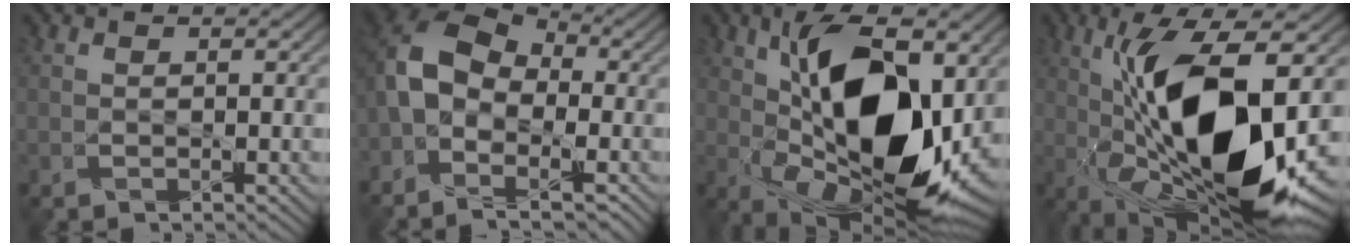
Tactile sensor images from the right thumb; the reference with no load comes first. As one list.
[{"total": 12.6, "force": [-2.3, 9.2, 8.2], "torque": [-0.184, -0.011, -0.045]}, {"total": 15.9, "force": [2.3, 7.8, 13.6], "torque": [-0.215, 0.007, 0.032]}, {"total": 16.5, "force": [0.1, 6.0, 15.3], "torque": [-0.267, 0.009, -0.005]}]